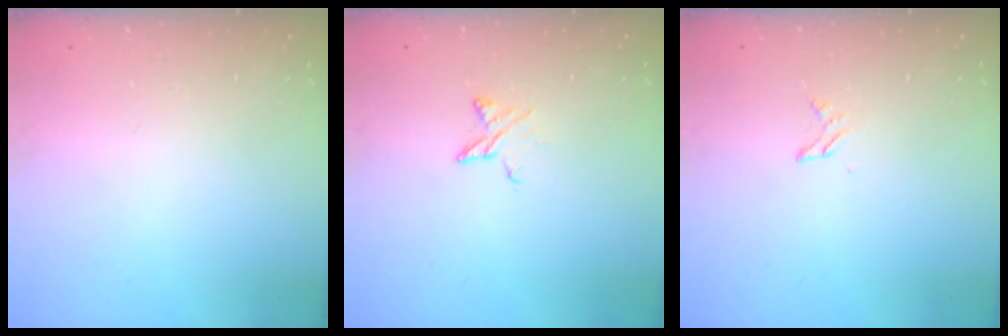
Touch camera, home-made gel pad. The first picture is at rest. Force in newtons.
{"total": 5.7, "press": 5.7, "slide": 0.4}
{"total": 2.9, "press": 2.9, "slide": 0.3}